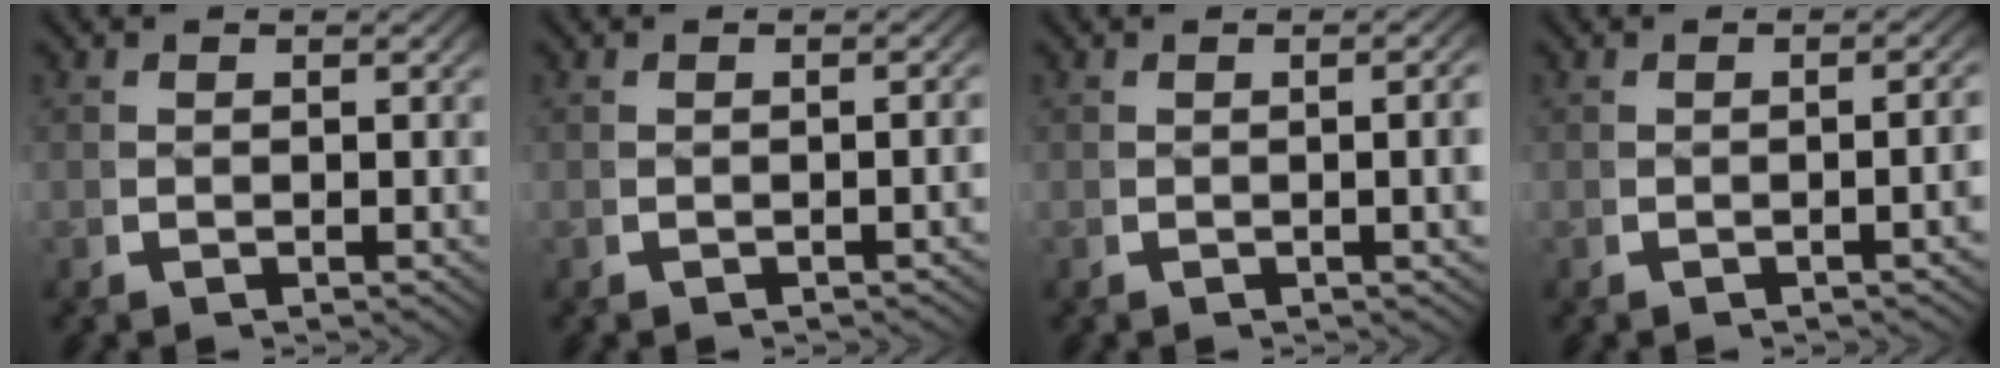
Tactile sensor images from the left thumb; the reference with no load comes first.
{"total": 1.1, "force": [-0.7, 0.1, 0.8], "torque": [-0.014, 0.003, -0.009]}
{"total": 2.3, "force": [0.0, 0.4, 2.2], "torque": [-0.027, 0.003, -0.002]}
{"total": 1.9, "force": [-0.5, 0.2, 1.8], "torque": [-0.024, 0.007, -0.010]}